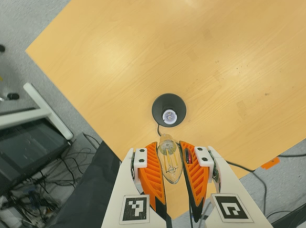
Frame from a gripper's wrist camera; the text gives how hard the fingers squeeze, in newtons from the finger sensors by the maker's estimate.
{"total": 21.9, "left": 24.3, "right": 19.4}